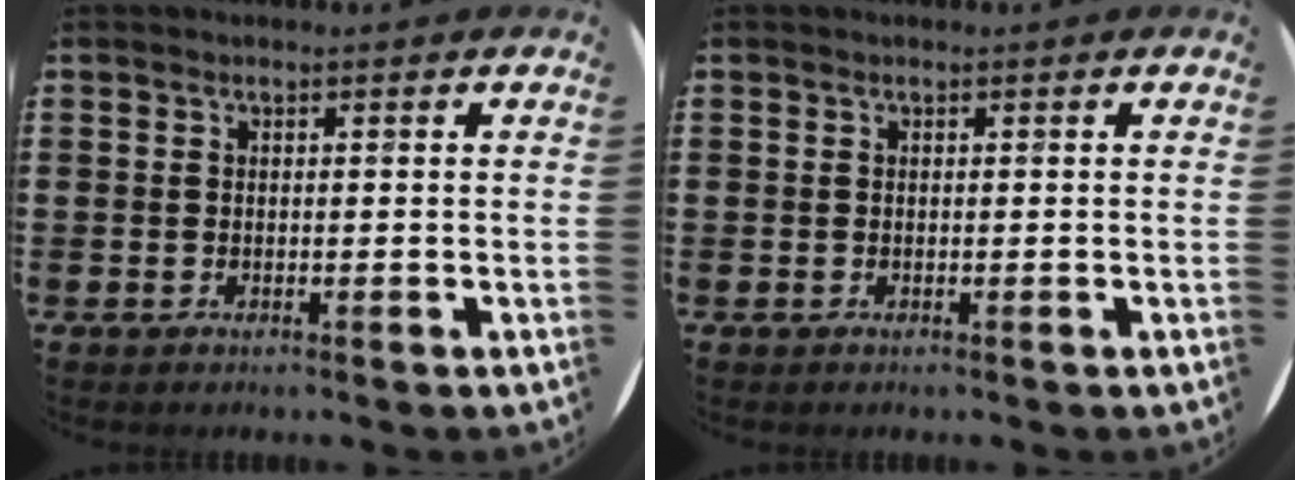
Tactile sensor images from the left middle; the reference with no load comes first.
{"total": 0.0}